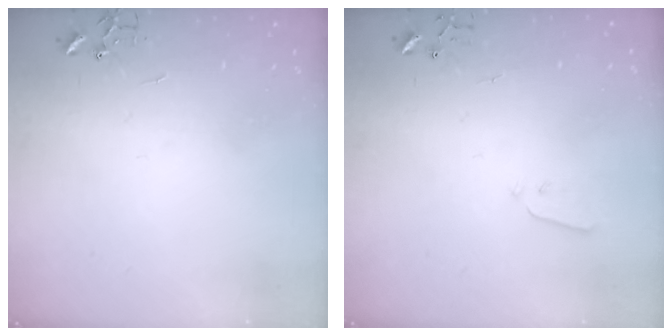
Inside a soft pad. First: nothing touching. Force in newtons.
{"total": 3.2, "press": 3.2, "slide": 0.1}